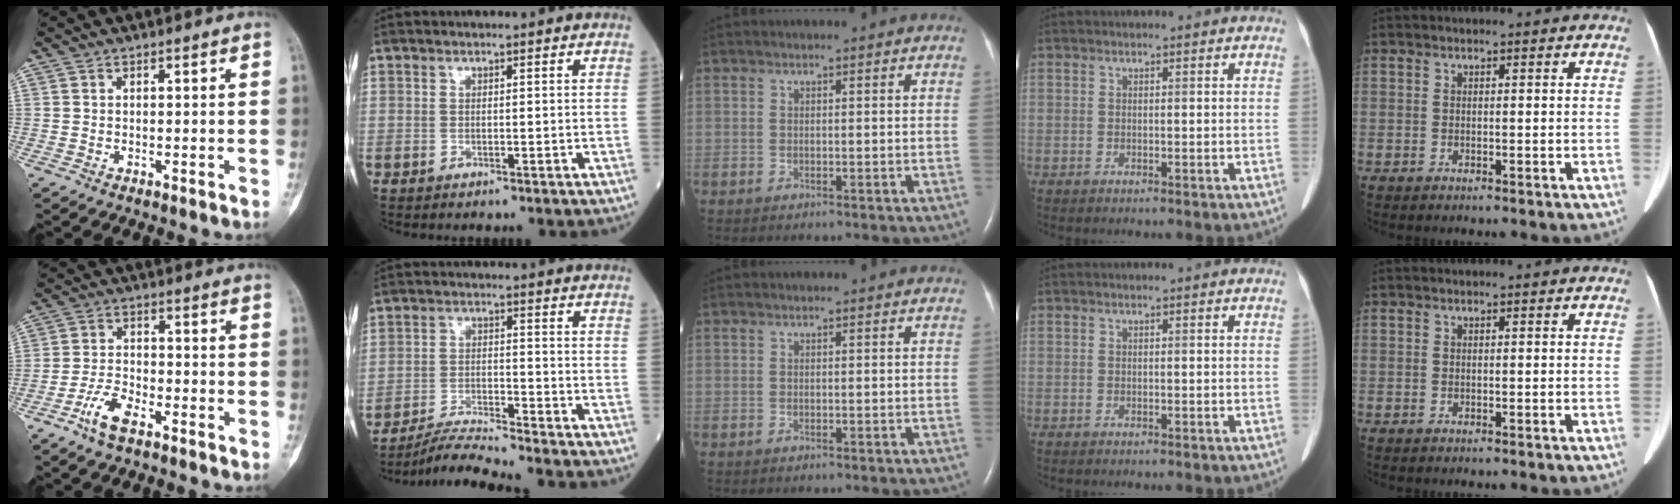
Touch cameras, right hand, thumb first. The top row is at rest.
{"thumb": {"total": 6.0, "force": [-3.9, 2.2, 4.0], "torque": [-0.082, 0.020, -0.076]}, "index": {"total": 6.2, "force": [-5.9, -1.6, 0.9], "torque": [-0.020, -0.016, -0.110]}}